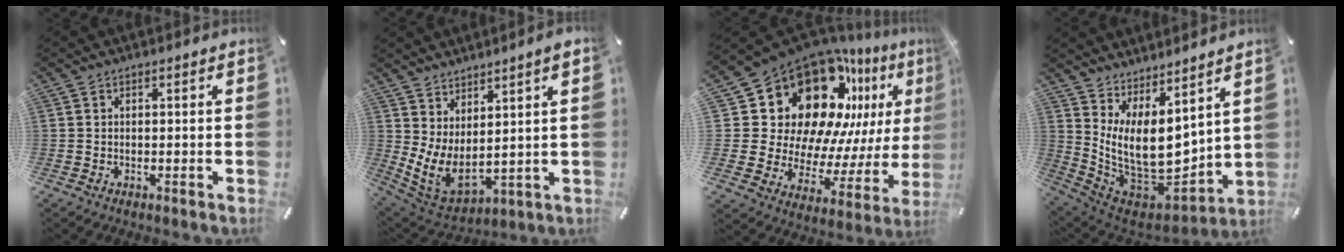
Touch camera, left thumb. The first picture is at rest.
{"total": 6.1, "force": [1.9, 3.2, 4.9], "torque": [-0.107, -0.041, 0.042]}
{"total": 24.0, "force": [12.0, 16.0, 13.2], "torque": [-0.207, -0.126, 0.235]}
{"total": 13.3, "force": [3.6, 7.8, 10.1], "torque": [-0.197, -0.077, 0.077]}